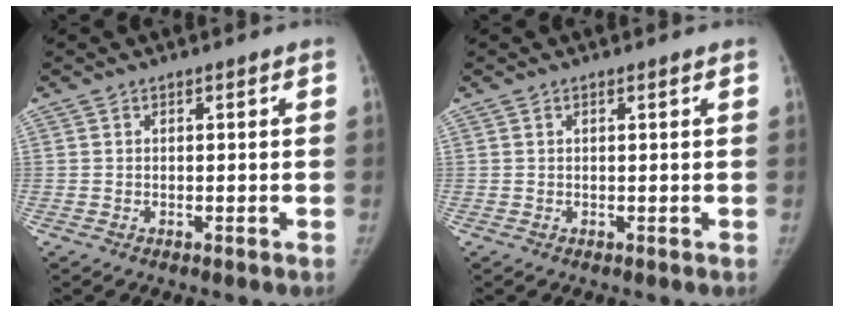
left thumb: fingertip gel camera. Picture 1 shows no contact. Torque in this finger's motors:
{"motor_torque": [-0.15, -0.02, -0.26, 0.54, -0.01]}